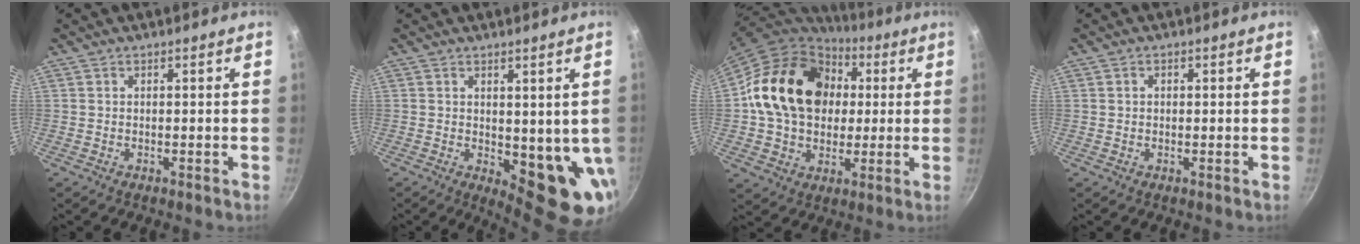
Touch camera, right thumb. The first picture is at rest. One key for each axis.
{"total": 11.7, "fx": -0.1, "fy": 5.4, "fz": 10.4, "tx": -0.099, "ty": -0.015, "tz": 0.015}
{"total": 22.0, "fx": 3.4, "fy": 16.9, "fz": 13.6, "tx": -0.209, "ty": 0.027, "tz": 0.055}
{"total": 0.8, "fx": 0.1, "fy": 0.7, "fz": 0.4, "tx": -0.005, "ty": 0.006, "tz": 0.002}